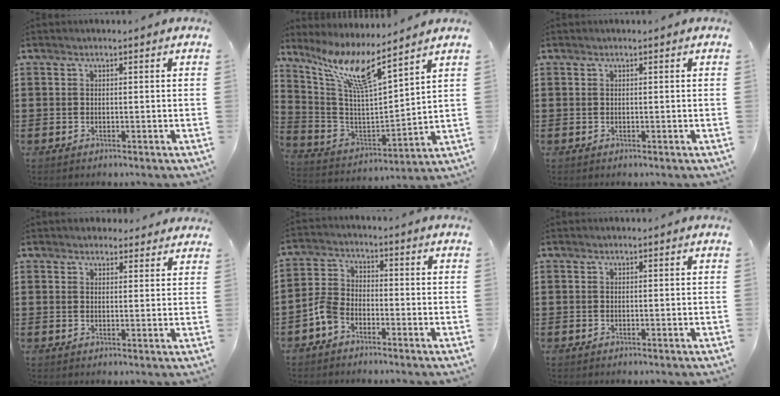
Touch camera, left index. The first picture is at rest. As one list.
[{"total": 10.1, "force": [7.1, 1.3, 7.0], "torque": [-0.159, -0.036, 0.122]}, {"total": 0.0}, {"total": 2.5, "force": [2.3, 0.9, 0.1], "torque": [-0.001, -0.004, 0.043]}, {"total": 4.5, "force": [-3.1, 2.5, 2.1], "torque": [-0.066, 0.003, -0.066]}, {"total": 0.0}]